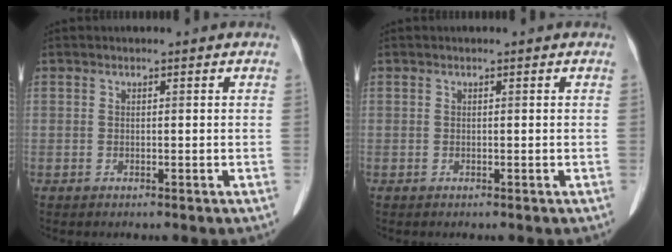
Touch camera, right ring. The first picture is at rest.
{"total": 0.0}